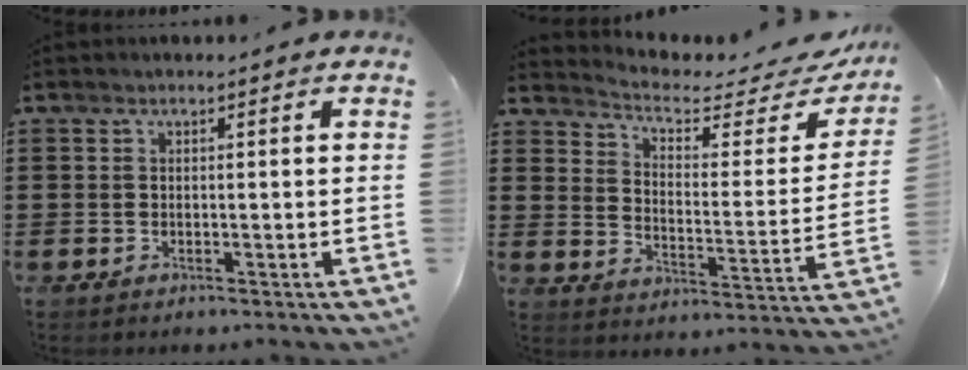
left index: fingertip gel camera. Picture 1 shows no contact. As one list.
[{"total": 3.8, "force": [3.1, 1.2, 1.9], "torque": [-0.049, -0.027, 0.045]}]